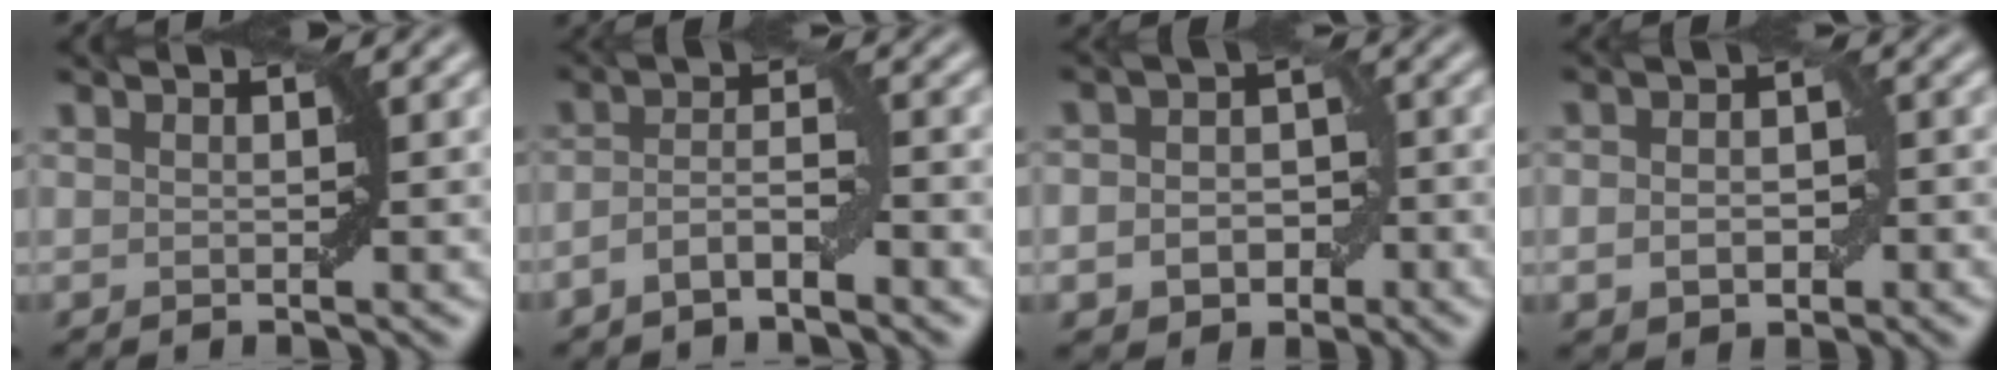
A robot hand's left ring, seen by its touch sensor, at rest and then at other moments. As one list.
[{"total": 3.0, "force": [-2.0, 0.9, 2.0], "torque": [-0.039, 0.010, -0.044]}, {"total": 5.5, "force": [-1.7, 4.4, 3.0], "torque": [-0.011, -0.004, -0.040]}, {"total": 3.4, "force": [-0.7, 2.3, 2.4], "torque": [-0.033, 0.000, -0.014]}]